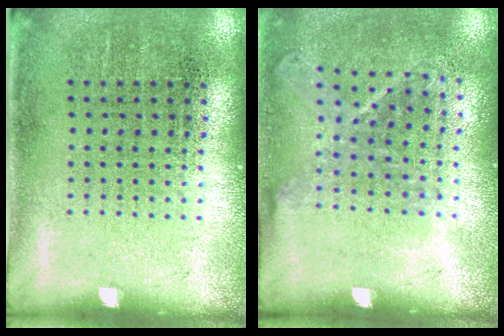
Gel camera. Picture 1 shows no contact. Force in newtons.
{"total": 1.1, "press": 0.9, "slide": 0.6}